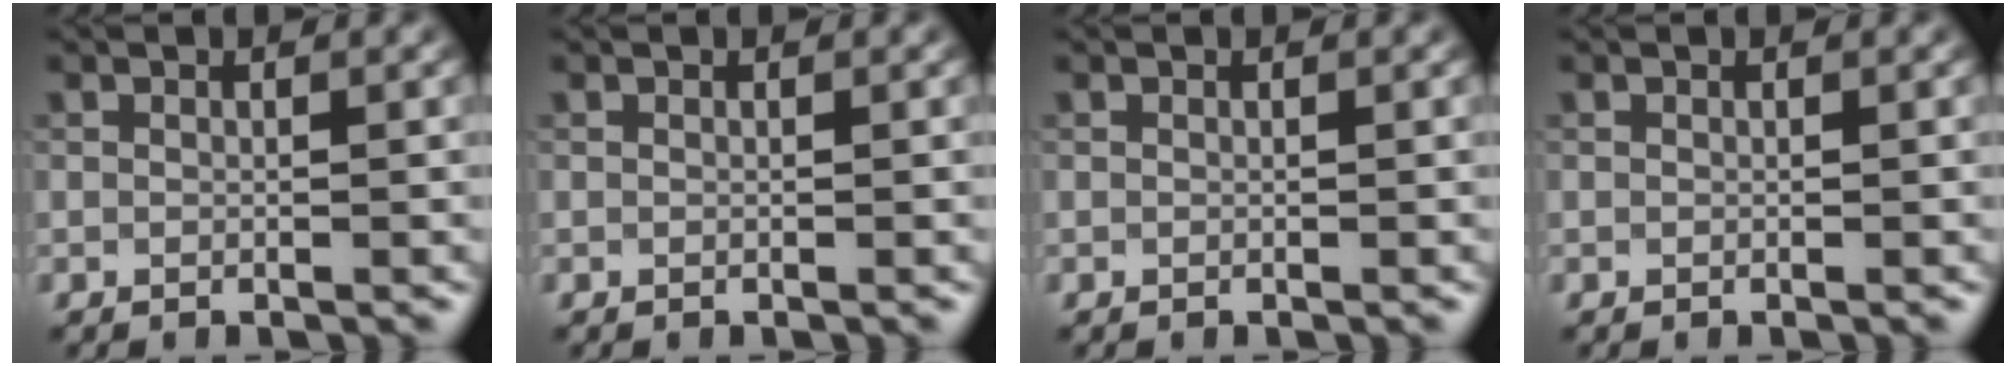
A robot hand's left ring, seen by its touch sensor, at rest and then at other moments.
{"total": 0.0}
{"total": 0.0}
{"total": 0.0}